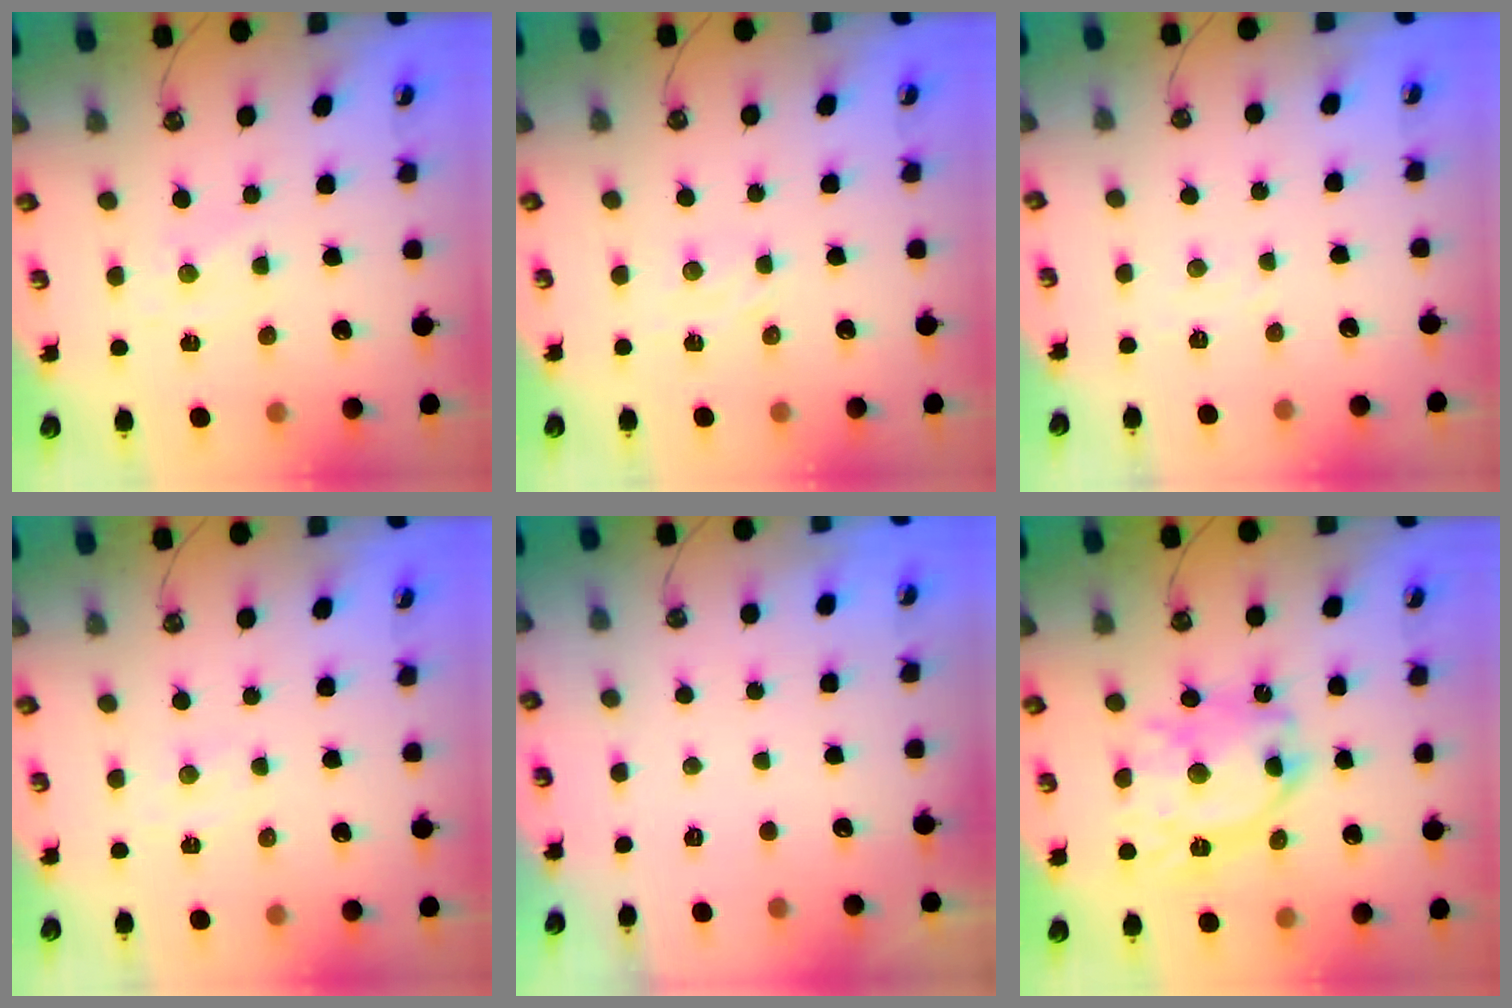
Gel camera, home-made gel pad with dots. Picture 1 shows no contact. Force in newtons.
{"total": 1.8, "press": 1.8, "slide": 0.3}
{"total": 3.1, "press": 3.0, "slide": 0.6}
{"total": 4.4, "press": 4.3, "slide": 0.5}
{"total": 0.0}
{"total": 17.7, "press": 17.6, "slide": 1.7}